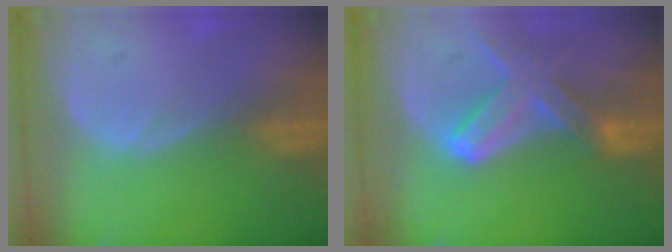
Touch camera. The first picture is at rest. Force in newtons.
{"total": 7.6, "press": 6.9, "slide": 3.4}